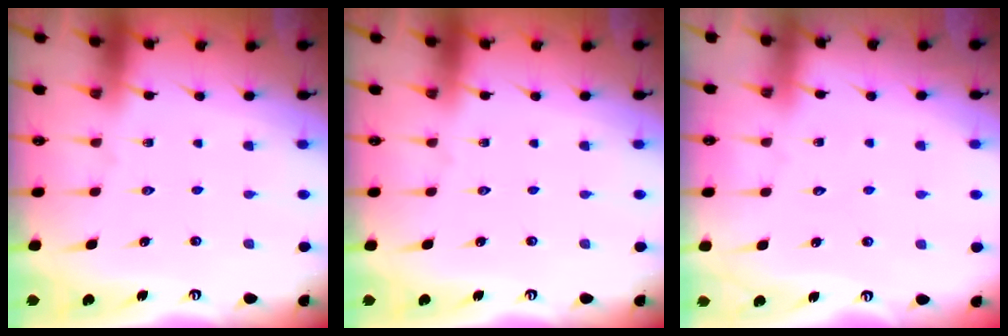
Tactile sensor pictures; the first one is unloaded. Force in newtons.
{"total": 0.0}
{"total": 2.4, "press": 2.4, "slide": 0.3}